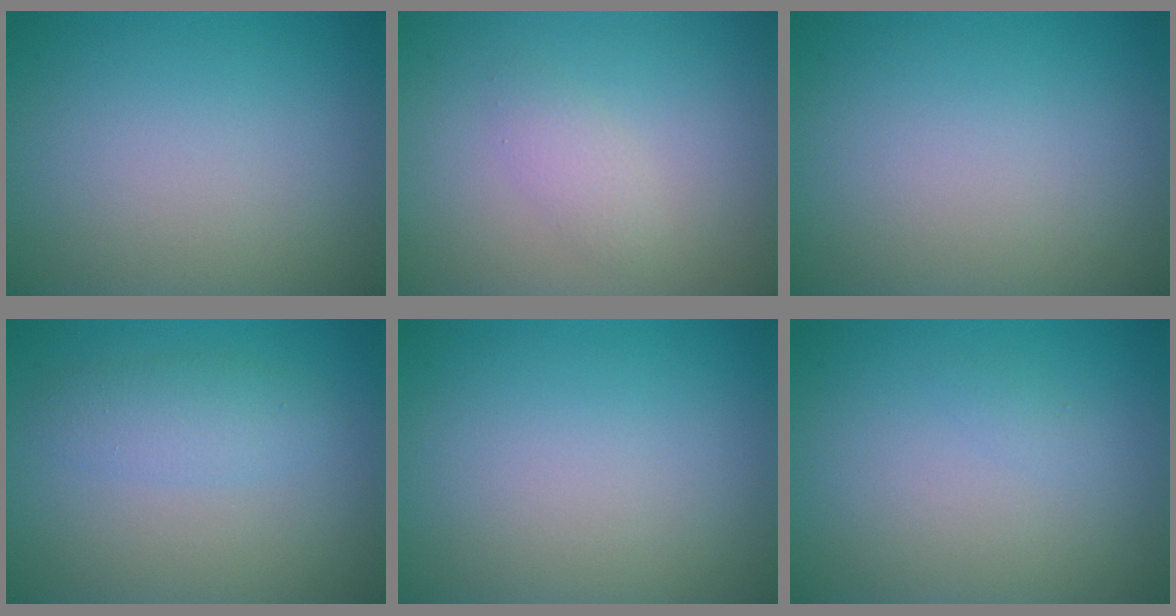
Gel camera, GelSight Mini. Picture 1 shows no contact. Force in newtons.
{"total": 1.6, "press": 1.6, "slide": 0.1}
{"total": 0.0}
{"total": 2.4, "press": 2.4, "slide": 0.0}
{"total": 0.0}
{"total": 0.5, "press": 0.5, "slide": 0.0}